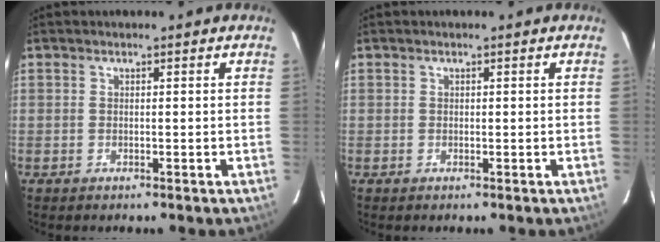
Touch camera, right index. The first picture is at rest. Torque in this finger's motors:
{"motor_torque": [0.25, 0.20, -0.01, 0.01]}